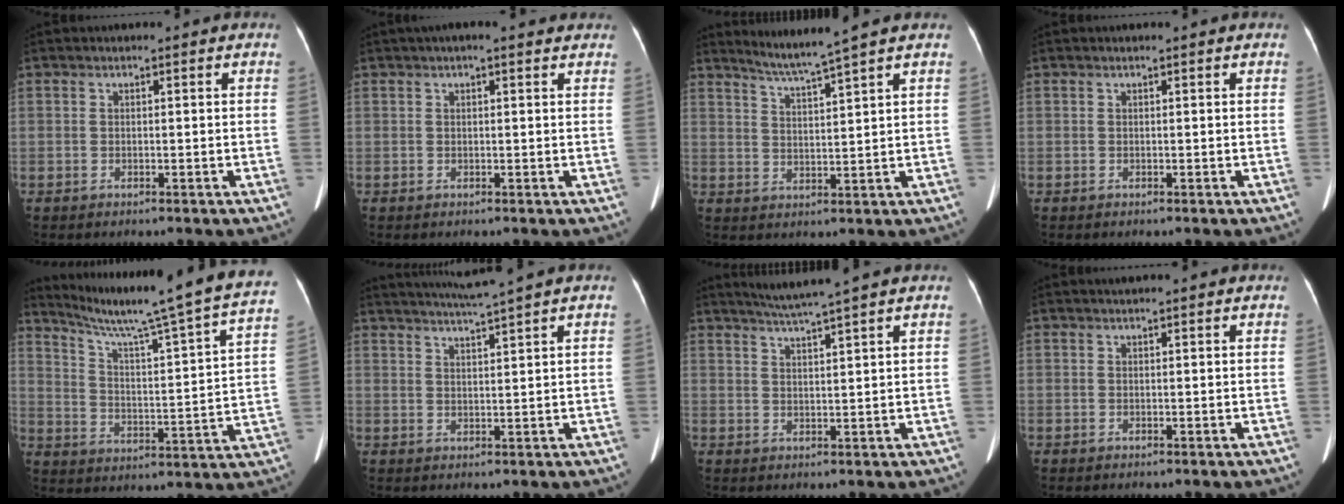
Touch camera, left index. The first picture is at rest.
{"total": 4.3, "force": [3.3, 0.9, 2.6], "torque": [-0.037, 0.032, 0.038]}
{"total": 5.3, "force": [4.5, -2.1, 2.0], "torque": [-0.042, -0.013, 0.086]}
{"total": 0.0}
{"total": 25.3, "force": [20.9, -1.1, 14.1], "torque": [-0.228, -0.048, 0.281]}
{"total": 5.3, "force": [4.5, -2.0, 2.0], "torque": [-0.035, -0.004, 0.081]}
{"total": 5.7, "force": [4.7, -1.7, 2.7], "torque": [-0.047, 0.005, 0.081]}
{"total": 1.8, "force": [1.5, 0.0, 1.0], "torque": [-0.011, 0.021, 0.021]}